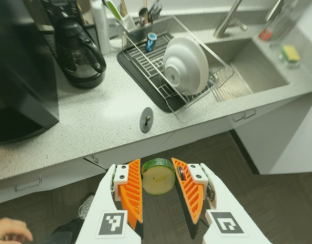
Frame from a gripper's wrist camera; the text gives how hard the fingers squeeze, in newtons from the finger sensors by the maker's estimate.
{"total": 9.4, "left": 9.6, "right": 9.3}